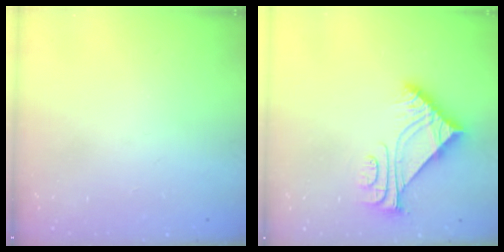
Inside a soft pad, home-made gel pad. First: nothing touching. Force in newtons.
{"total": 7.7, "press": 7.6, "slide": 1.0}